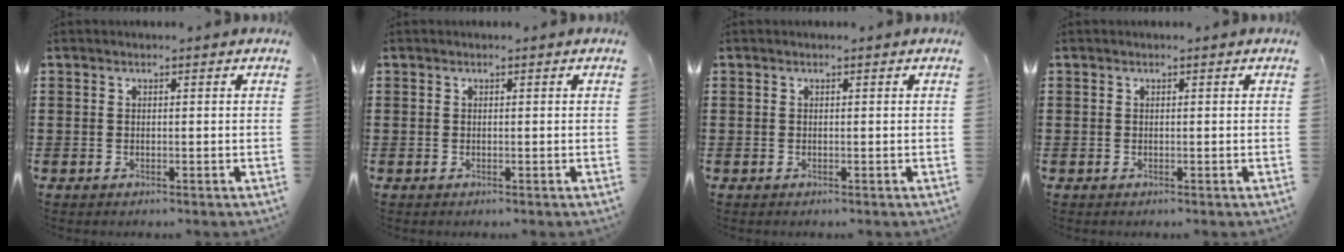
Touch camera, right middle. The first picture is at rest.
{"total": 0.0}
{"total": 0.0}
{"total": 0.0}